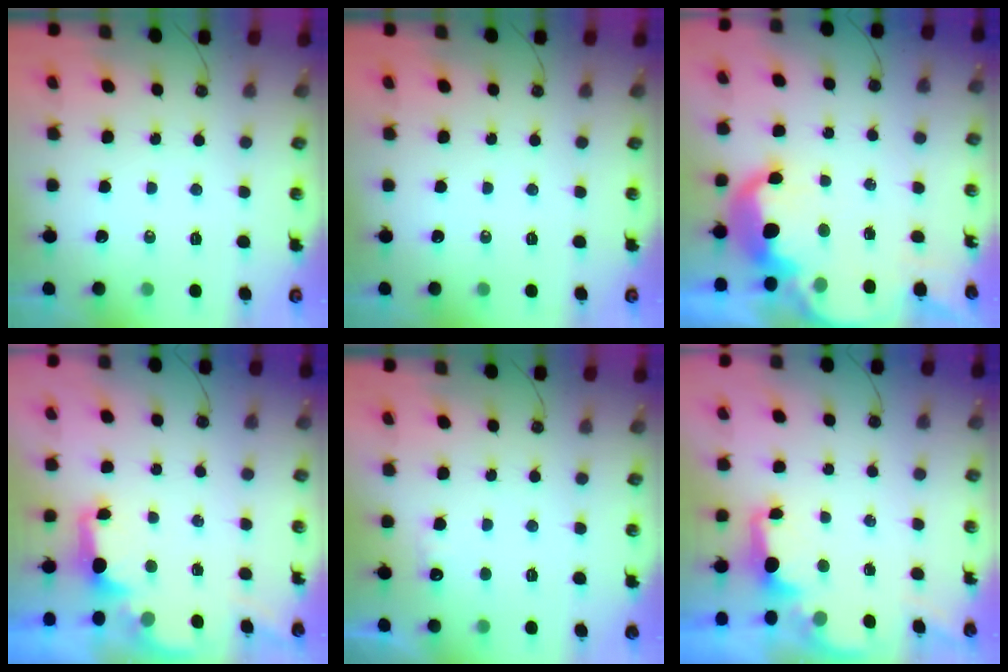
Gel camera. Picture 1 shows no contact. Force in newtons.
{"total": 0.0}
{"total": 10.2, "press": 10.2, "slide": 0.8}
{"total": 2.1, "press": 2.0, "slide": 0.8}
{"total": 4.2, "press": 4.0, "slide": 1.1}
{"total": 1.9, "press": 1.7, "slide": 0.8}